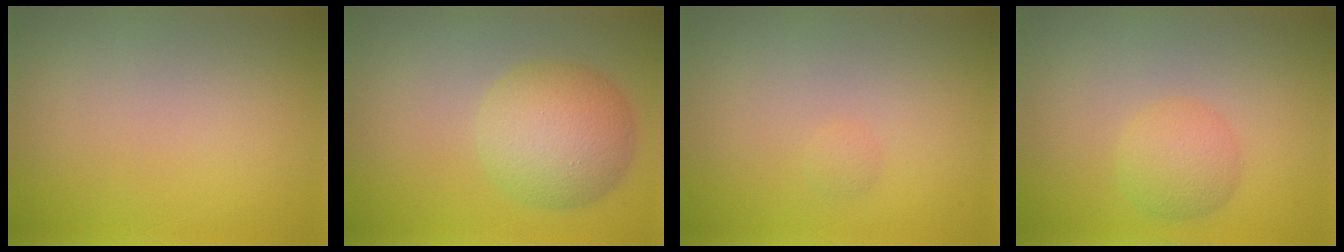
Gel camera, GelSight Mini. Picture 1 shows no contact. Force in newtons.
{"total": 6.2, "press": 6.2, "slide": 0.1}
{"total": 0.5, "press": 0.5, "slide": 0.0}
{"total": 2.7, "press": 2.7, "slide": 0.1}